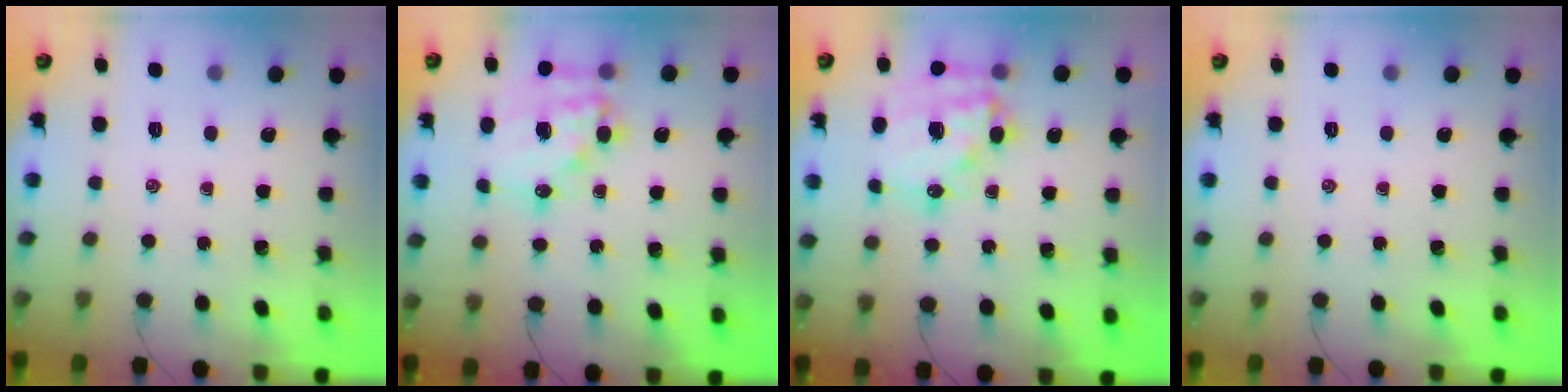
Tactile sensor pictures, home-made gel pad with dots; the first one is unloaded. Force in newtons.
{"total": 15.7, "press": 15.3, "slide": 3.6}
{"total": 18.3, "press": 17.8, "slide": 4.1}
{"total": 0.0}